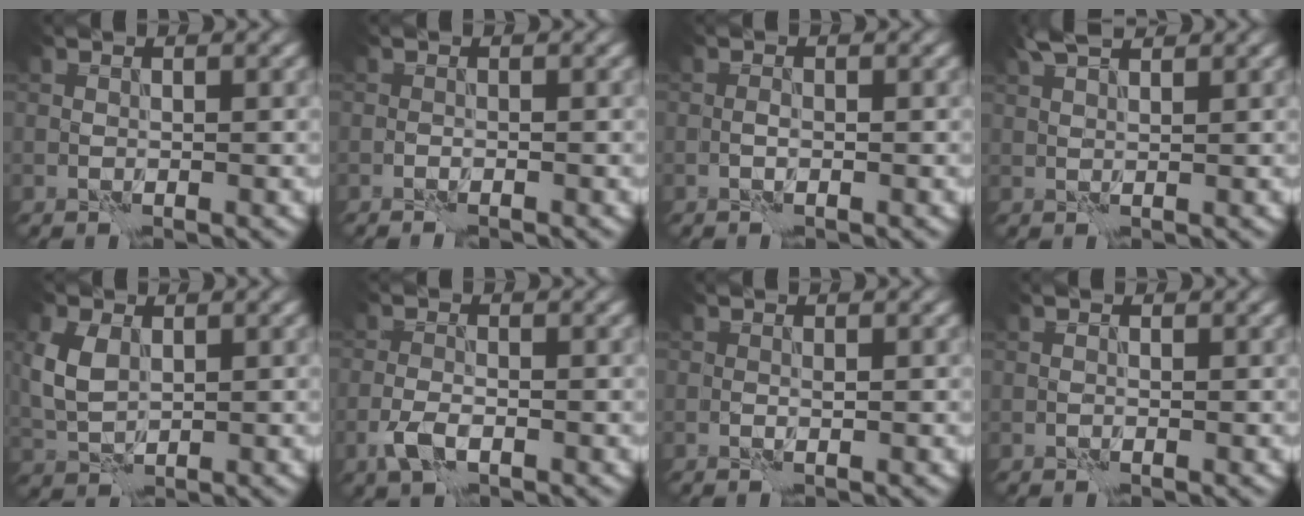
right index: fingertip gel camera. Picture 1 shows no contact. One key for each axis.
{"total": 0.9, "fx": -0.8, "fy": -0.3, "fz": 0.1, "tx": -0.002, "ty": -0.001, "tz": -0.017}
{"total": 0.5, "fx": -0.4, "fy": 0.0, "fz": 0.3, "tx": -0.005, "ty": 0.003, "tz": -0.009}
{"total": 2.8, "fx": 2.4, "fy": 0.4, "fz": 1.4, "tx": -0.037, "ty": 0.008, "tz": 0.044}
{"total": 3.7, "fx": 1.2, "fy": 2.4, "fz": 2.5, "tx": -0.067, "ty": 0.005, "tz": 0.025}
{"total": 2.1, "fx": -1.2, "fy": 0.8, "fz": 1.5, "tx": -0.034, "ty": -0.003, "tz": -0.027}
{"total": 0.0}
{"total": 0.0}